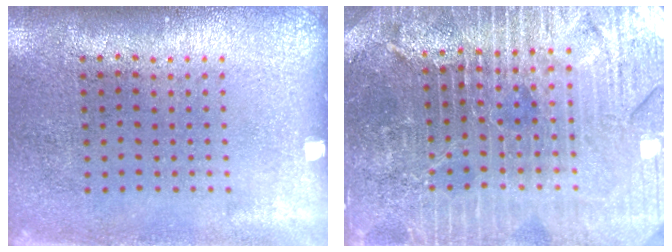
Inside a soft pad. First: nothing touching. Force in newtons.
{"total": 5.3, "press": 4.8, "slide": 2.2}